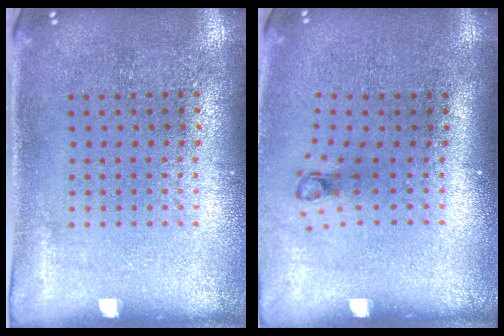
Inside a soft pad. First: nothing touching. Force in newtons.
{"total": 0.8, "press": 0.4, "slide": 0.7}